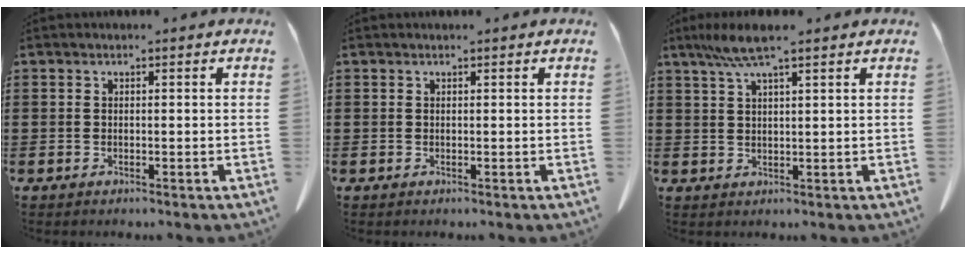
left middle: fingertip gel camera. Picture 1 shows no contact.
{"total": 0.0}
{"total": 5.2, "force": [3.4, 0.6, 3.9], "torque": [-0.082, 0.002, 0.059]}